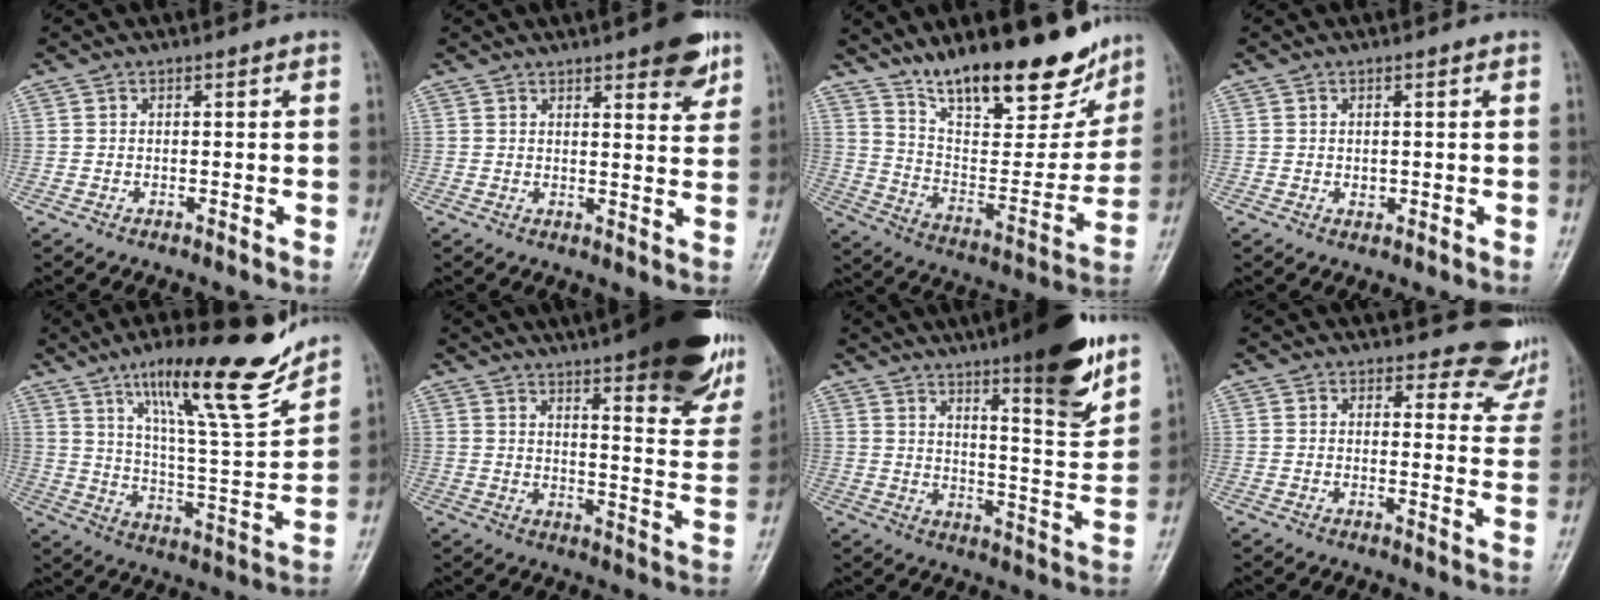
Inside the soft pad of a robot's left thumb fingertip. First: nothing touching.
{"total": 8.0, "force": [4.8, 2.2, 6.0], "torque": [-0.060, -0.023, 0.059]}
{"total": 23.7, "force": [17.4, 8.2, 14.0], "torque": [-0.165, -0.088, 0.282]}
{"total": 1.5, "force": [0.2, 0.9, 1.1], "torque": [-0.011, 0.001, 0.005]}
{"total": 20.2, "force": [14.2, 3.2, 14.1], "torque": [-0.192, -0.079, 0.232]}
{"total": 28.2, "force": [19.3, 6.9, 19.3], "torque": [-0.226, -0.066, 0.243]}
{"total": 16.8, "force": [11.1, 2.6, 12.4], "torque": [-0.157, -0.067, 0.168]}
{"total": 9.0, "force": [8.3, 3.3, 1.3], "torque": [0.027, -0.067, 0.070]}